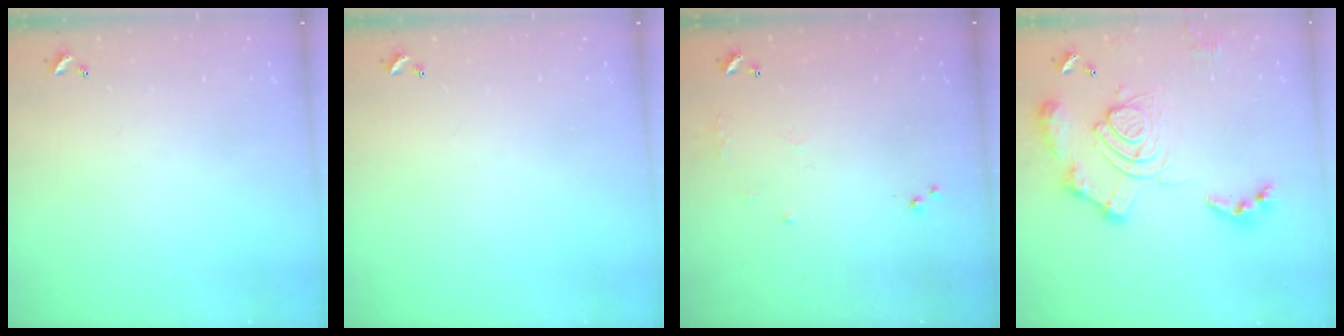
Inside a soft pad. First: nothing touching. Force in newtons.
{"total": 0.0}
{"total": 6.4, "press": 6.3, "slide": 1.0}
{"total": 17.1, "press": 17.0, "slide": 1.6}